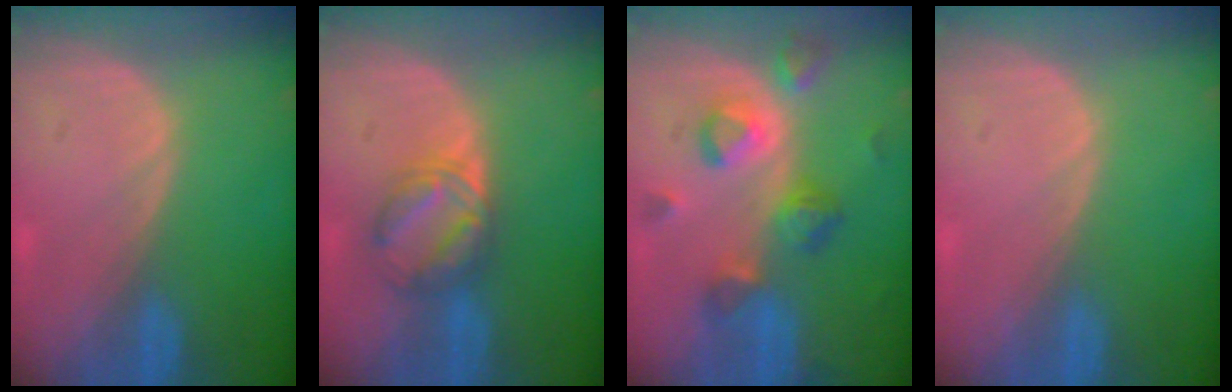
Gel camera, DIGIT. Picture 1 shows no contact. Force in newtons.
{"total": 5.8, "press": 5.6, "slide": 1.2}
{"total": 7.7, "press": 7.5, "slide": 1.8}
{"total": 0.0}